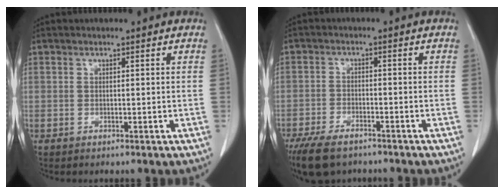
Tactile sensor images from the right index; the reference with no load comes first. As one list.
[{"total": 8.8, "force": [-6.8, 3.3, 4.5], "torque": [-0.078, -0.012, -0.113]}]